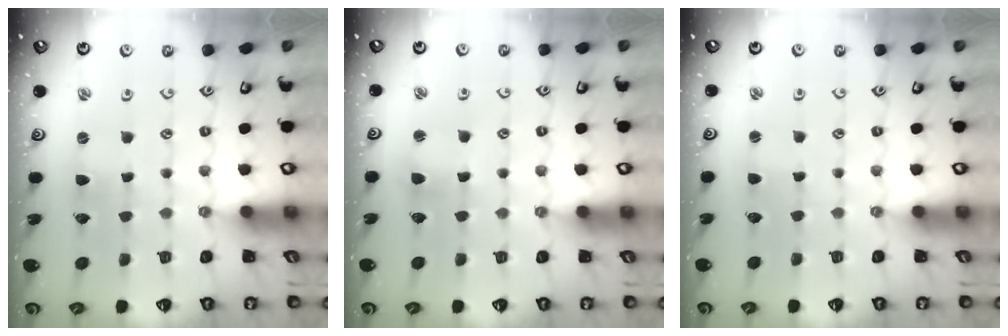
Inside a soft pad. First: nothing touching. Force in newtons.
{"total": 2.9, "press": 2.9, "slide": 0.3}
{"total": 1.1, "press": 1.1, "slide": 0.2}